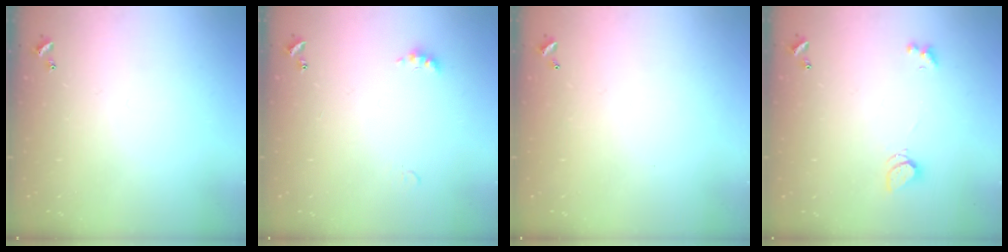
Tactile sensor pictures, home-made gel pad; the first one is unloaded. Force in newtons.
{"total": 3.3, "press": 3.2, "slide": 0.7}
{"total": 2.9, "press": 2.9, "slide": 0.1}
{"total": 1.4, "press": 1.4, "slide": 0.5}